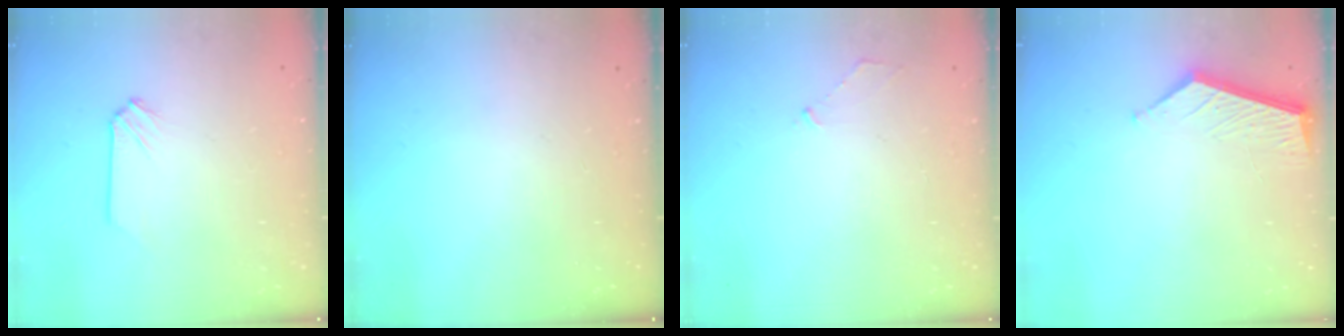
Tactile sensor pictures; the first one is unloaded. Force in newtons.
{"total": 0.0}
{"total": 2.2, "press": 2.1, "slide": 0.4}
{"total": 6.2, "press": 6.2, "slide": 0.5}